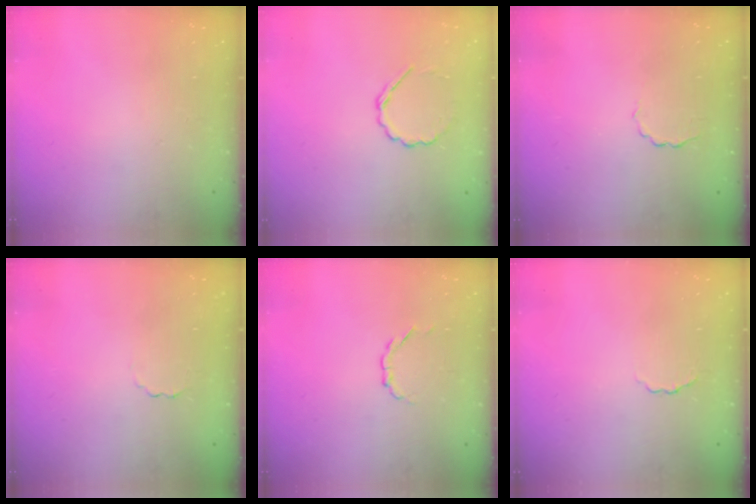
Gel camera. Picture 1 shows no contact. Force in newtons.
{"total": 5.5, "press": 5.2, "slide": 1.7}
{"total": 2.2, "press": 2.1, "slide": 0.6}
{"total": 1.4, "press": 1.3, "slide": 0.4}
{"total": 2.1, "press": 2.1, "slide": 0.6}
{"total": 1.7, "press": 1.6, "slide": 0.5}